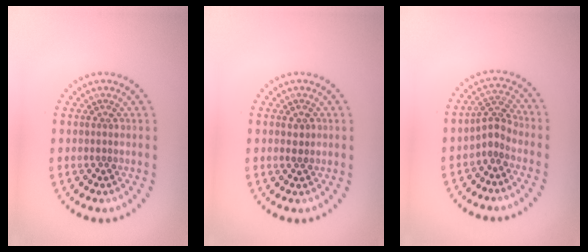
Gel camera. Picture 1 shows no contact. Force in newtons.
{"total": 1.0, "press": 1.0, "slide": 0.3}
{"total": 2.2, "press": 1.5, "slide": 1.6}